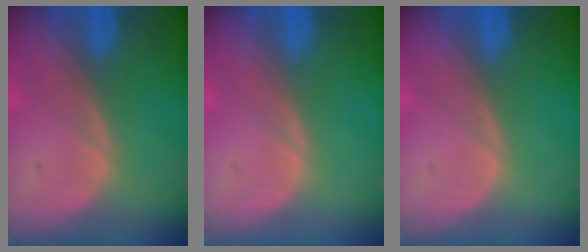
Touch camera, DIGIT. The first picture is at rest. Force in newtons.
{"total": 0.0}
{"total": 0.0}